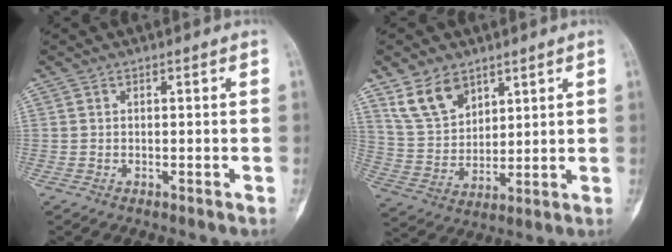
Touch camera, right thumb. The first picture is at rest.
{"total": 10.1, "force": [6.5, 6.2, 4.6], "torque": [-0.071, -0.029, 0.138]}